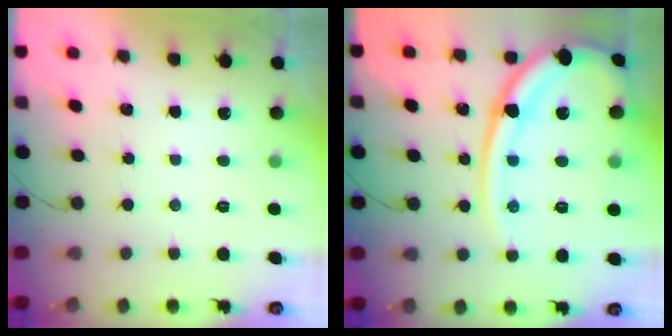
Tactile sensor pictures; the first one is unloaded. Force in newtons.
{"total": 17.5, "press": 17.4, "slide": 1.7}